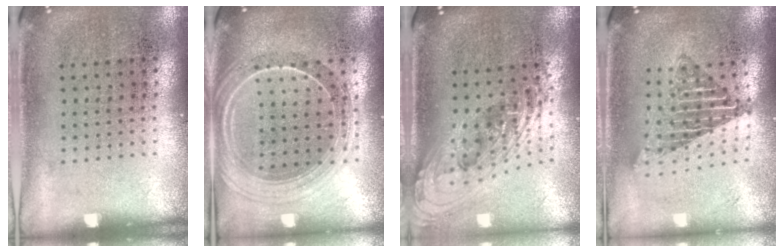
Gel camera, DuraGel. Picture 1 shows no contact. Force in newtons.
{"total": 2.2, "press": 2.0, "slide": 1.1}
{"total": 2.2, "press": 1.6, "slide": 1.5}
{"total": 1.6, "press": 1.4, "slide": 0.9}